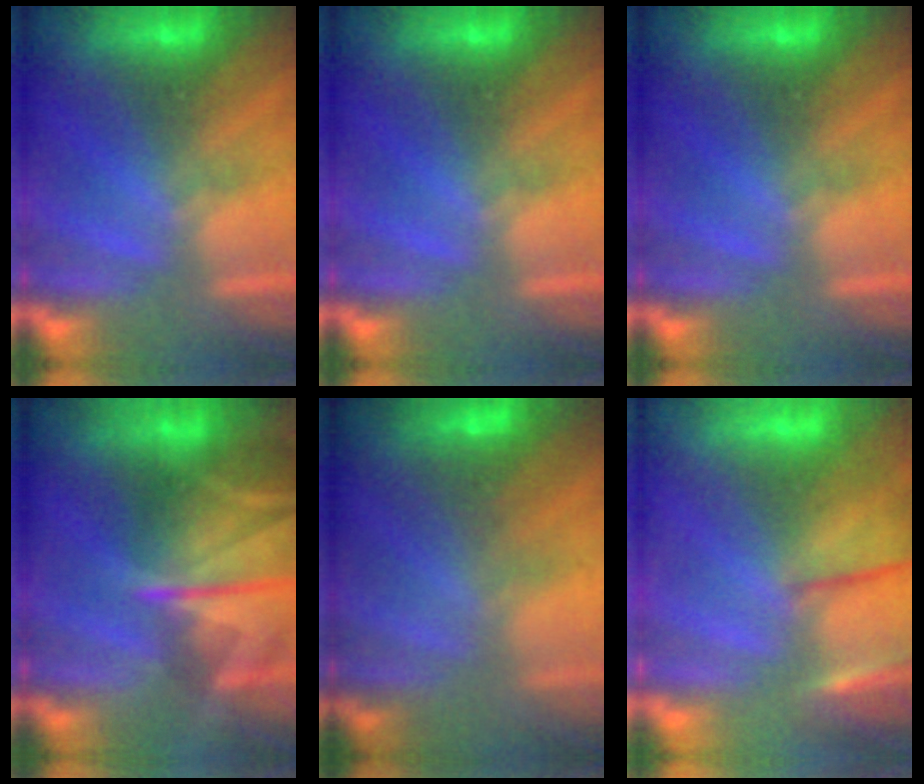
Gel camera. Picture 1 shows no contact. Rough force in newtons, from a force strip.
{"total": 0.0}
{"total": 0.0}
{"total": 7.6}
{"total": 2.5}
{"total": 3.9}